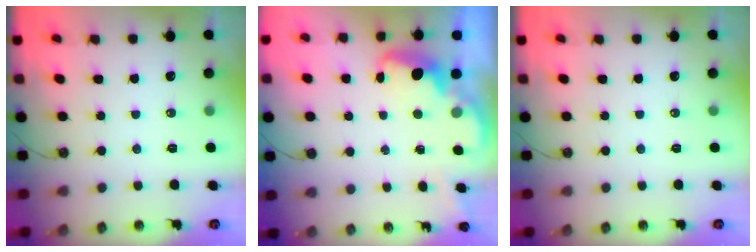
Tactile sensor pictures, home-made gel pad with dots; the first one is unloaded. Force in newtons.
{"total": 2.7, "press": 2.6, "slide": 0.8}
{"total": 0.0}